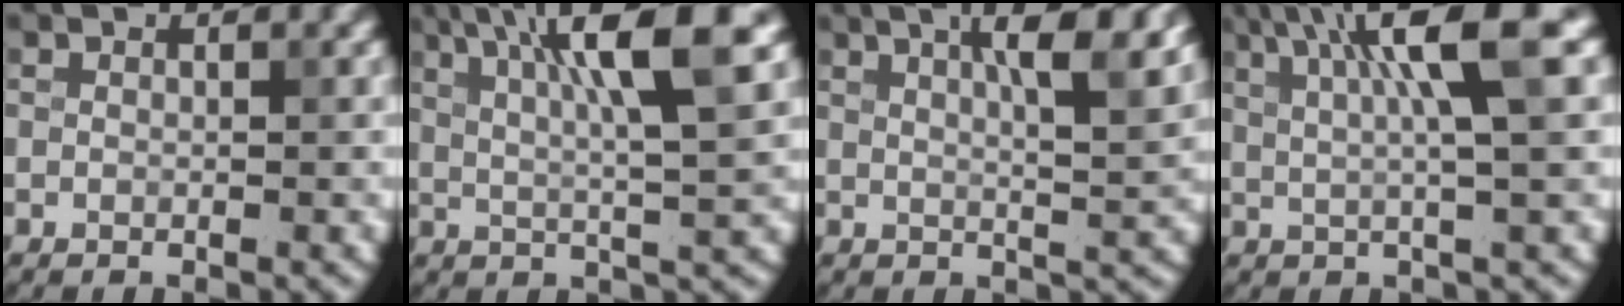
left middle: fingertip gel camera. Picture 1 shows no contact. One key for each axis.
{"total": 9.3, "fx": 4.0, "fy": 1.5, "fz": 8.3, "tx": -0.119, "ty": 0.015, "tz": 0.064}
{"total": 7.0, "fx": 3.2, "fy": 1.8, "fz": 6.0, "tx": -0.060, "ty": 0.022, "tz": 0.032}
{"total": 7.6, "fx": 2.7, "fy": 1.1, "fz": 7.0, "tx": -0.098, "ty": 0.016, "tz": 0.040}